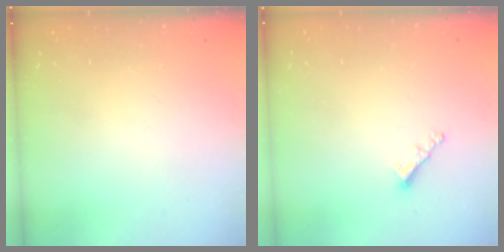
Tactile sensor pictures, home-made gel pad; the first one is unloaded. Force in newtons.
{"total": 2.3, "press": 2.3, "slide": 0.1}